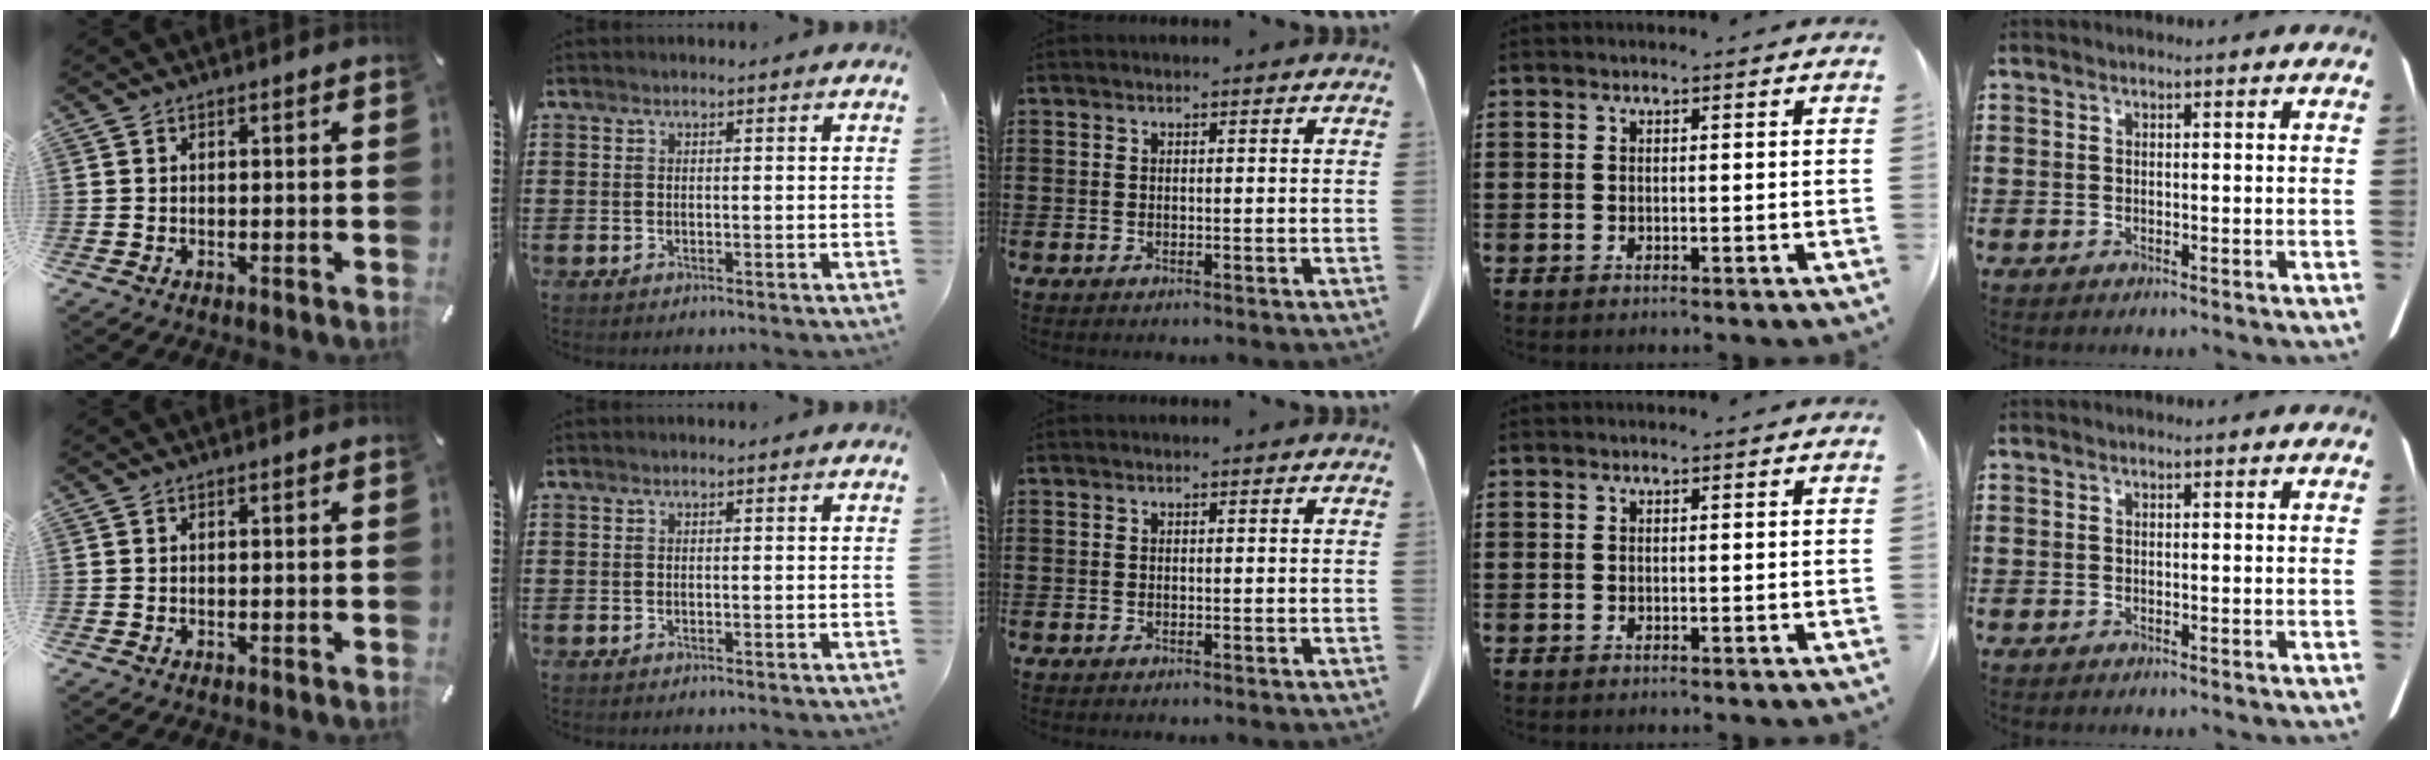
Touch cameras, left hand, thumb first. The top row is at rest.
{}